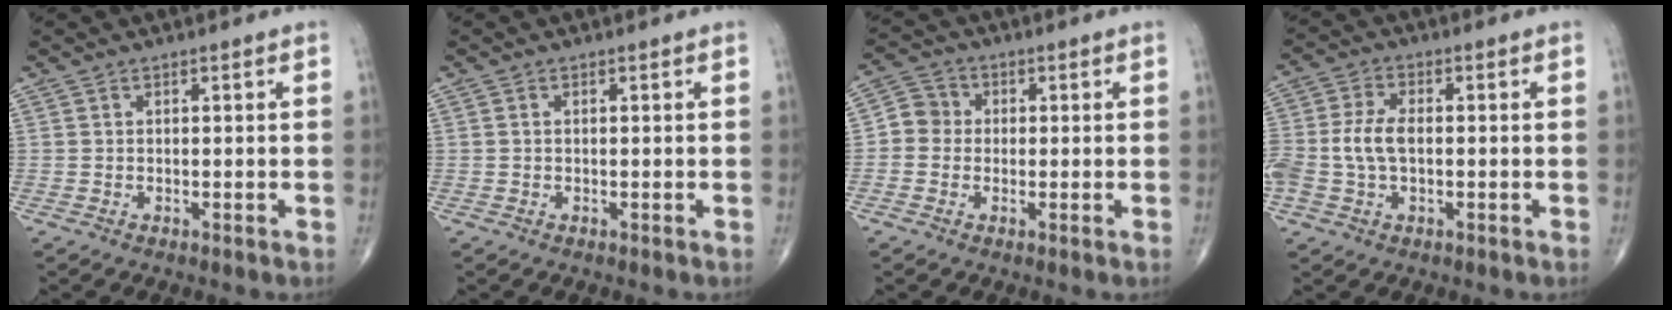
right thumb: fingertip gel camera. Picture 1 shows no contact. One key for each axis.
{"total": 0.0}
{"total": 4.7, "fx": -0.3, "fy": 4.4, "fz": 1.5, "tx": -0.006, "ty": 0.013, "tz": -0.019}
{"total": 7.8, "fx": -0.5, "fy": 4.6, "fz": 6.3, "tx": -0.150, "ty": 0.016, "tz": -0.012}